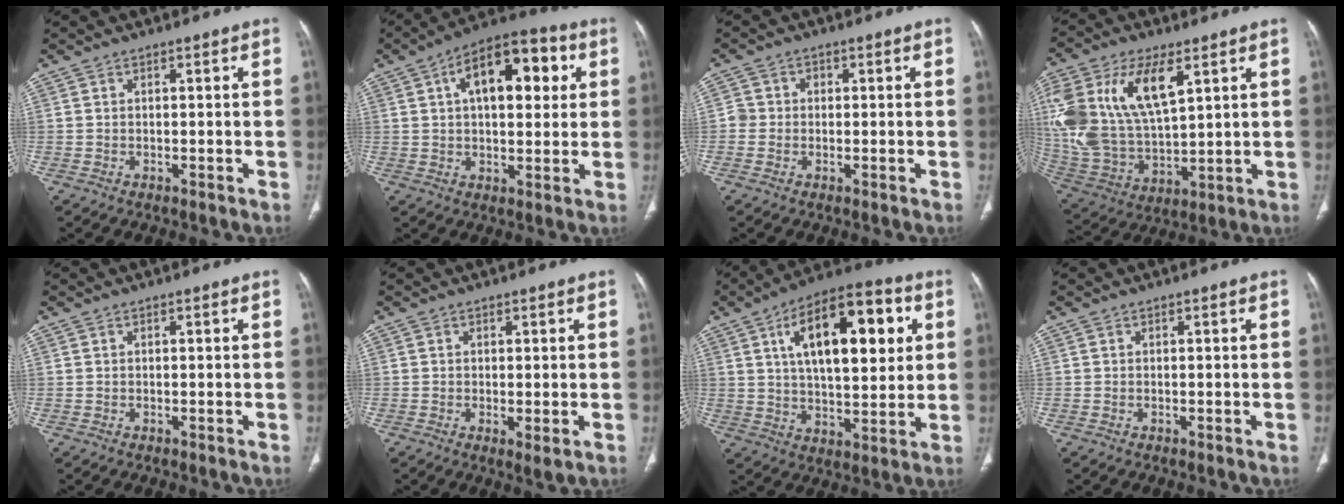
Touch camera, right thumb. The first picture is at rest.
{"total": 16.2, "force": [4.8, 8.2, 13.1], "torque": [-0.161, 0.018, 0.067]}
{"total": 2.6, "force": [-0.2, 2.6, 0.5], "torque": [0.014, 0.011, -0.009]}
{"total": 23.7, "force": [8.9, 12.3, 18.2], "torque": [-0.396, -0.014, 0.176]}
{"total": 0.0}
{"total": 2.0, "force": [-0.3, 0.5, 1.9], "torque": [-0.037, -0.011, -0.004]}
{"total": 21.0, "force": [6.5, 9.5, 17.5], "torque": [-0.241, -0.001, 0.097]}
{"total": 0.0}